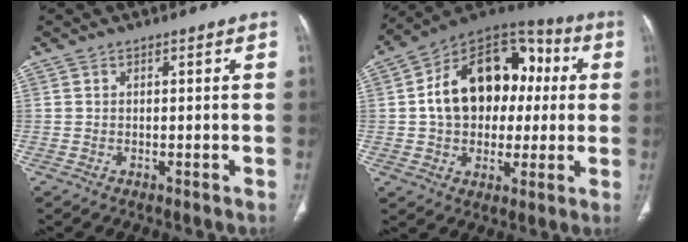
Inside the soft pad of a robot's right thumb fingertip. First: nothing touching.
{"total": 21.6, "force": [2.1, 15.2, 15.2], "torque": [-0.207, 0.034, 0.032]}